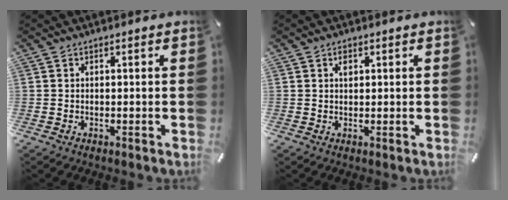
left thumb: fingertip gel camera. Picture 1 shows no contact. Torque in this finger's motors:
{"motor_torque": [0.30, 0.31, 0.00, -0.49, 0.00]}